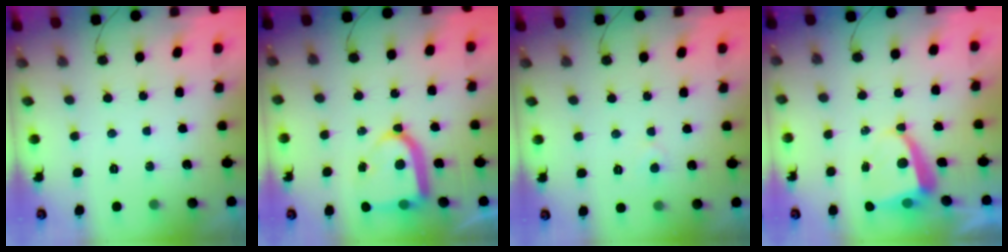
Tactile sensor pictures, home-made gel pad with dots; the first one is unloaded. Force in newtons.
{"total": 13.8, "press": 13.7, "slide": 1.4}
{"total": 2.9, "press": 2.9, "slide": 0.3}
{"total": 6.1, "press": 6.1, "slide": 0.7}